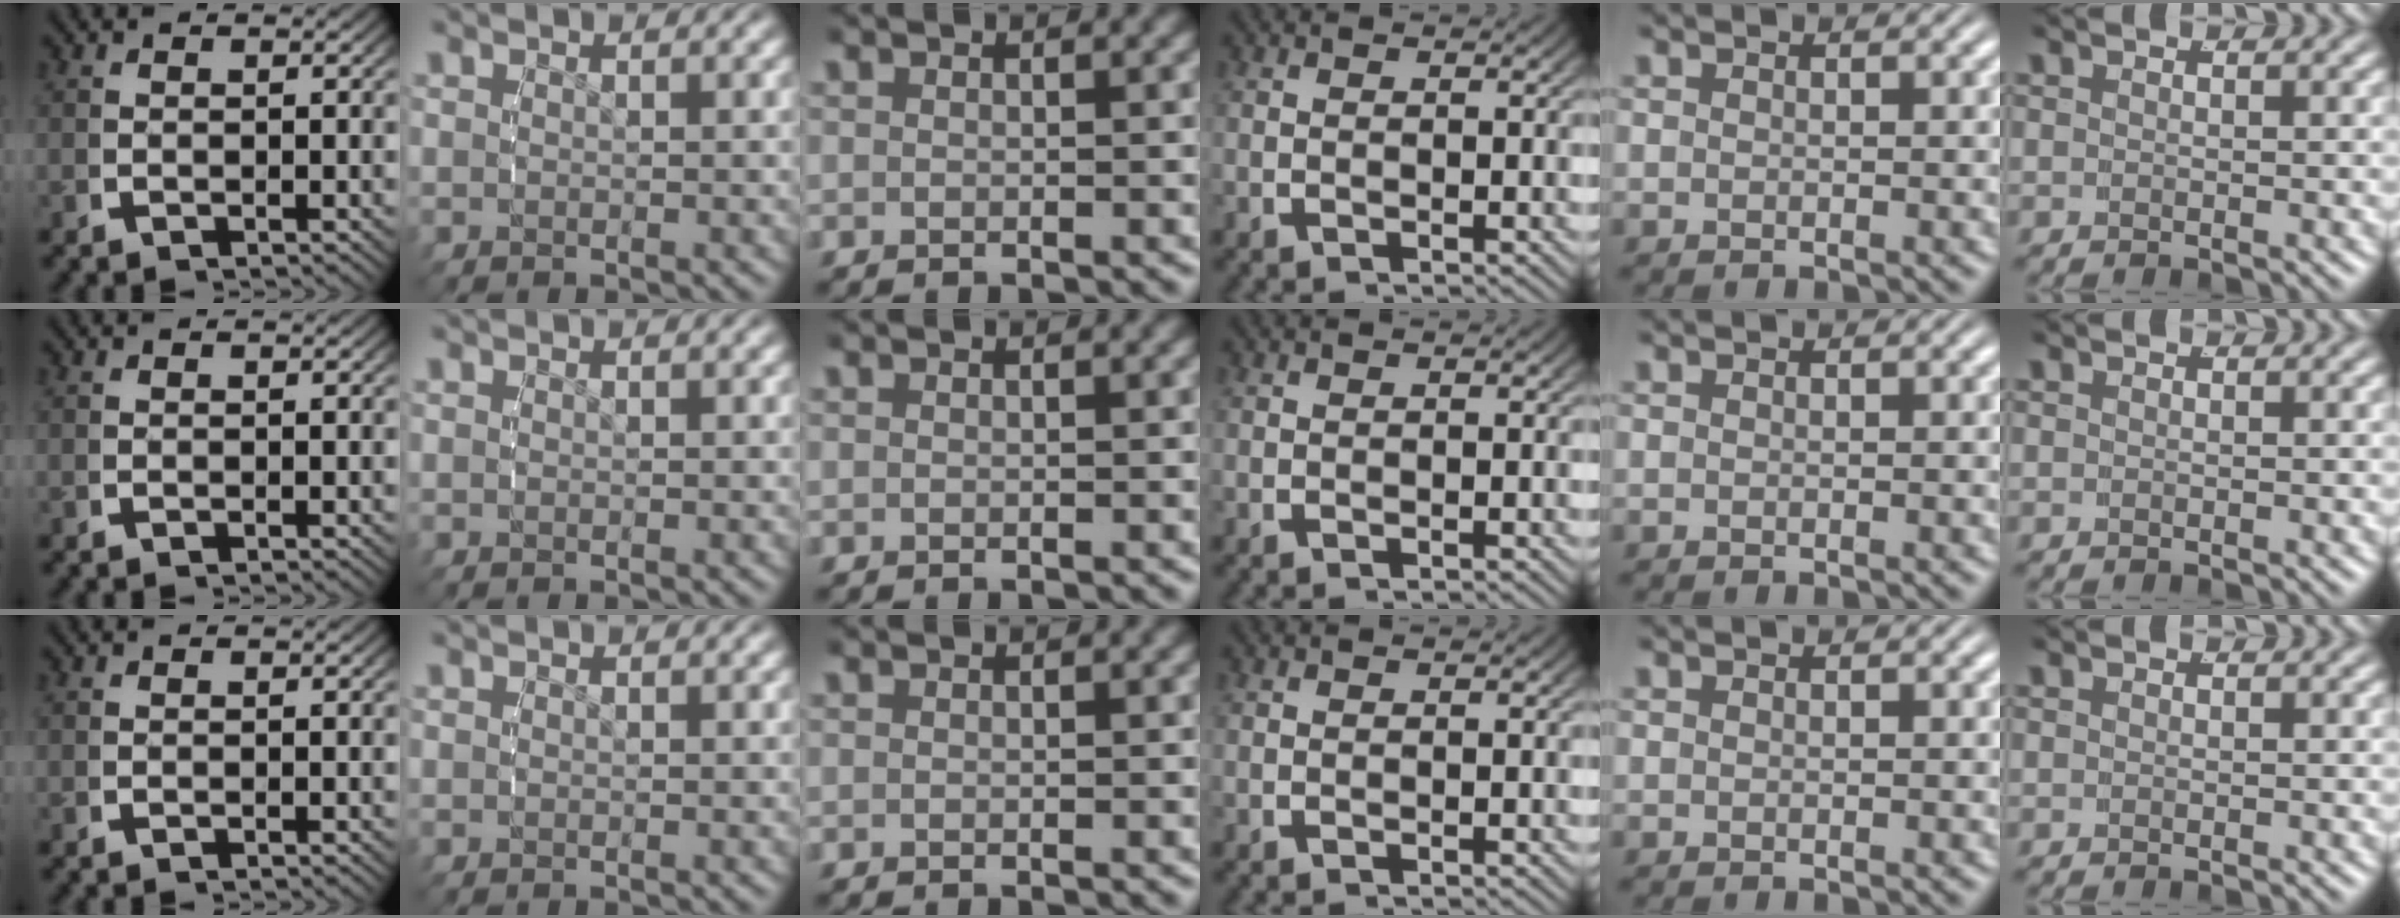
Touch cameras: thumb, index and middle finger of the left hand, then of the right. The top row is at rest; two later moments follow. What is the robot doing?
{"motion": "reach", "object": "jar lid"}